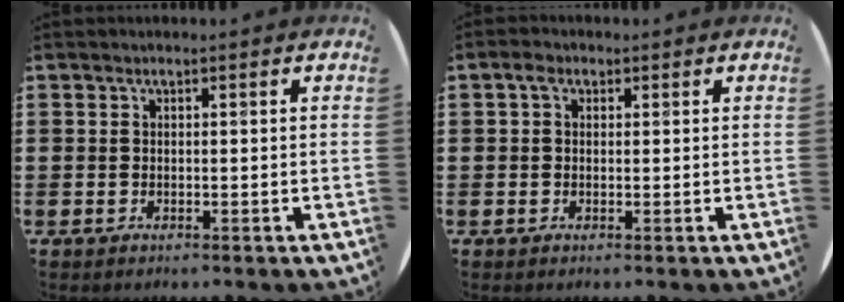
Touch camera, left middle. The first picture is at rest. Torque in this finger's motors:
{"motor_torque": [0.54, -0.31, 0.27, 0.07]}